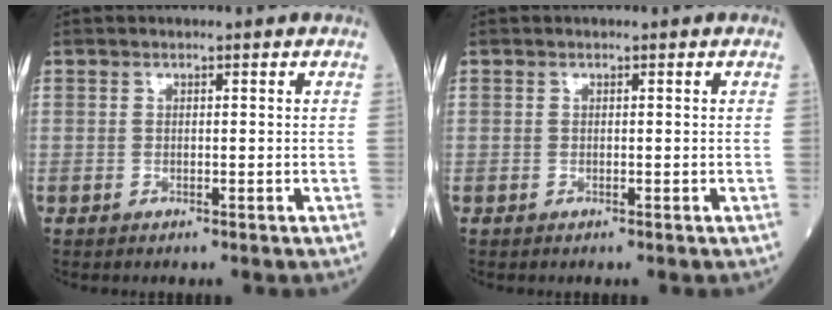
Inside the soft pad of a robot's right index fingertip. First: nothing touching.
{"total": 0.0}